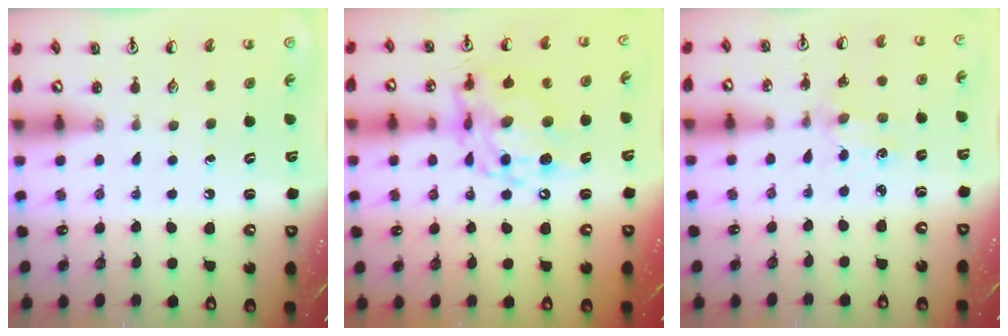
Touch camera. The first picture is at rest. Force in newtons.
{"total": 12.9, "press": 12.8, "slide": 1.3}
{"total": 1.8, "press": 1.8, "slide": 0.3}